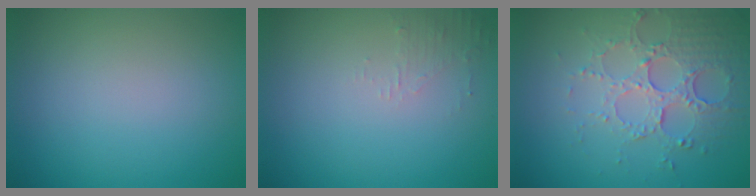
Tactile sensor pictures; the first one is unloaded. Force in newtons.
{"total": 1.3, "press": 1.2, "slide": 0.3}
{"total": 5.4, "press": 3.9, "slide": 3.7}